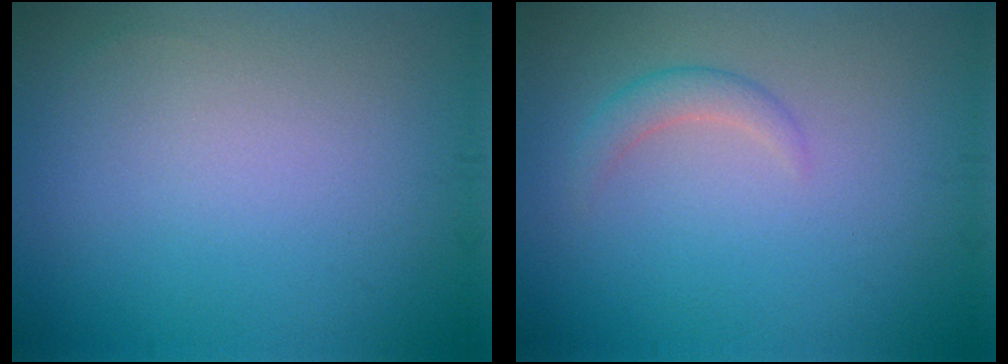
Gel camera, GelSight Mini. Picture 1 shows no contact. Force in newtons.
{"total": 1.6, "press": 1.6, "slide": 0.1}